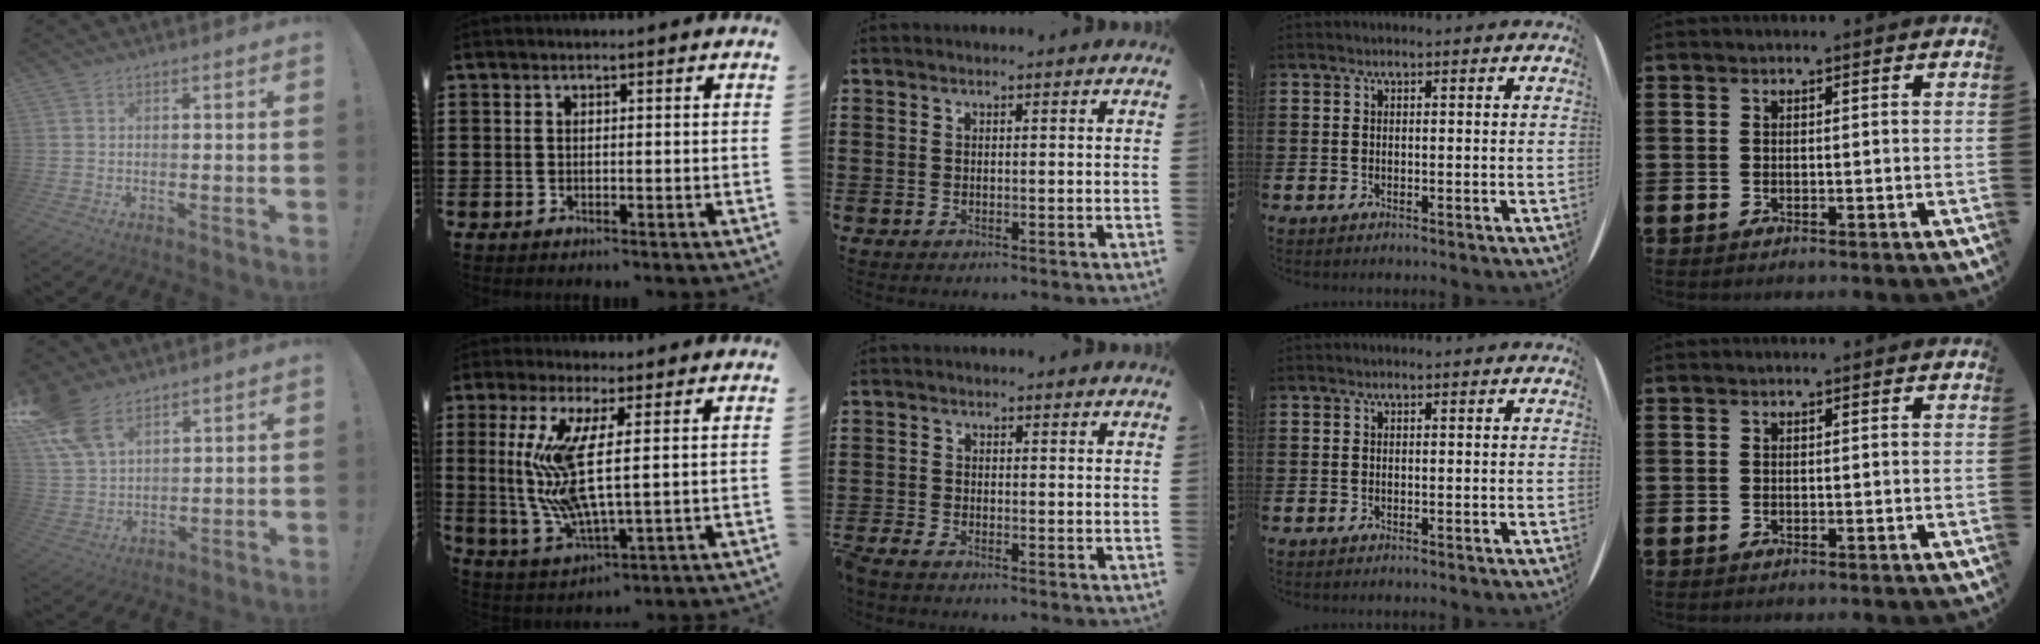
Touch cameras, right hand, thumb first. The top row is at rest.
{"thumb": {"total": 11.7, "force": [7.9, 6.1, 6.0], "torque": [-0.123, -0.033, 0.158]}, "index": {"total": 11.2, "force": [2.0, 2.1, 10.8], "torque": [-0.251, -0.029, 0.028]}, "middle": {"total": 1.9, "force": [-1.8, 0.3, 0.5], "torque": [-0.035, -0.009, -0.043]}}